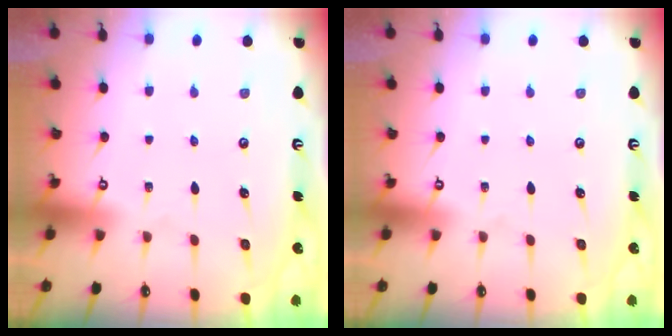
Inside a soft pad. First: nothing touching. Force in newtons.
{"total": 0.0}